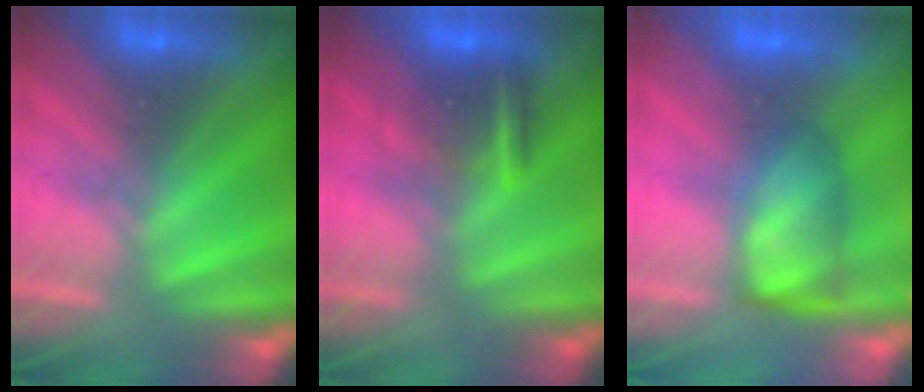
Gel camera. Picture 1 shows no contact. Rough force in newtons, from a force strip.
{"total": 6.6}
{"total": 4.5}